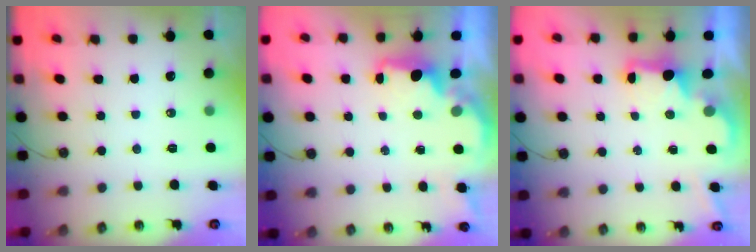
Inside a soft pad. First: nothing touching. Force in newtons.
{"total": 1.8, "press": 1.7, "slide": 0.5}
{"total": 2.1, "press": 2.0, "slide": 0.7}